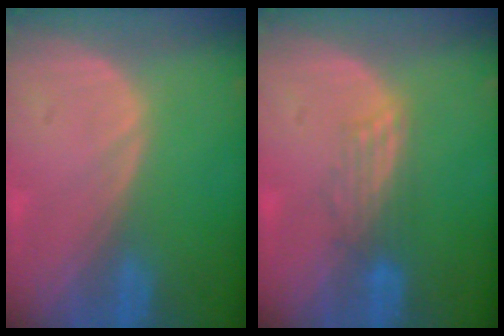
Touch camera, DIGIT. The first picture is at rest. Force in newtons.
{"total": 2.7, "press": 2.7, "slide": 0.4}